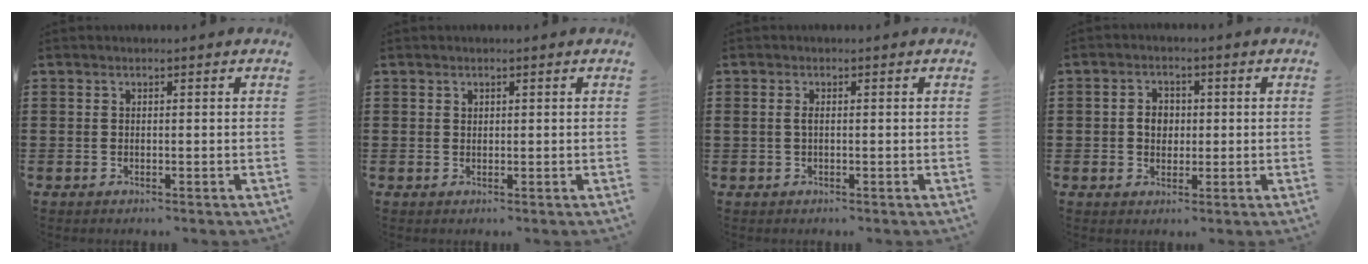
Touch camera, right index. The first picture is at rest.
{"total": 0.7, "force": [0.4, 0.5, 0.1], "torque": [-0.004, 0.001, 0.009]}
{"total": 1.1, "force": [-0.1, 0.3, 1.0], "torque": [-0.028, -0.002, -0.005]}
{"total": 3.1, "force": [0.0, 2.5, 1.9], "torque": [-0.043, 0.009, -0.003]}